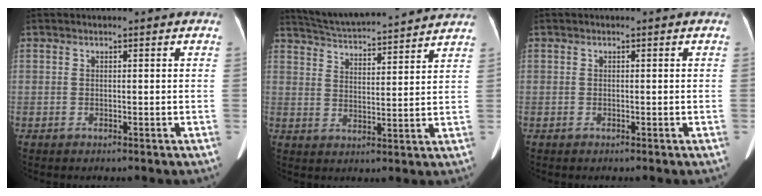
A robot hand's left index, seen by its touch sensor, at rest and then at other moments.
{"total": 16.9, "force": [15.8, 1.2, 5.9], "torque": [-0.106, 0.030, 0.233]}
{"total": 0.0}